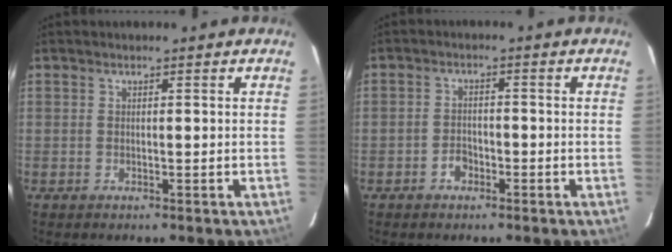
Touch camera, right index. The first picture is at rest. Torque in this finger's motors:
{"motor_torque": [0.37, -0.02, 0.02, -0.02]}